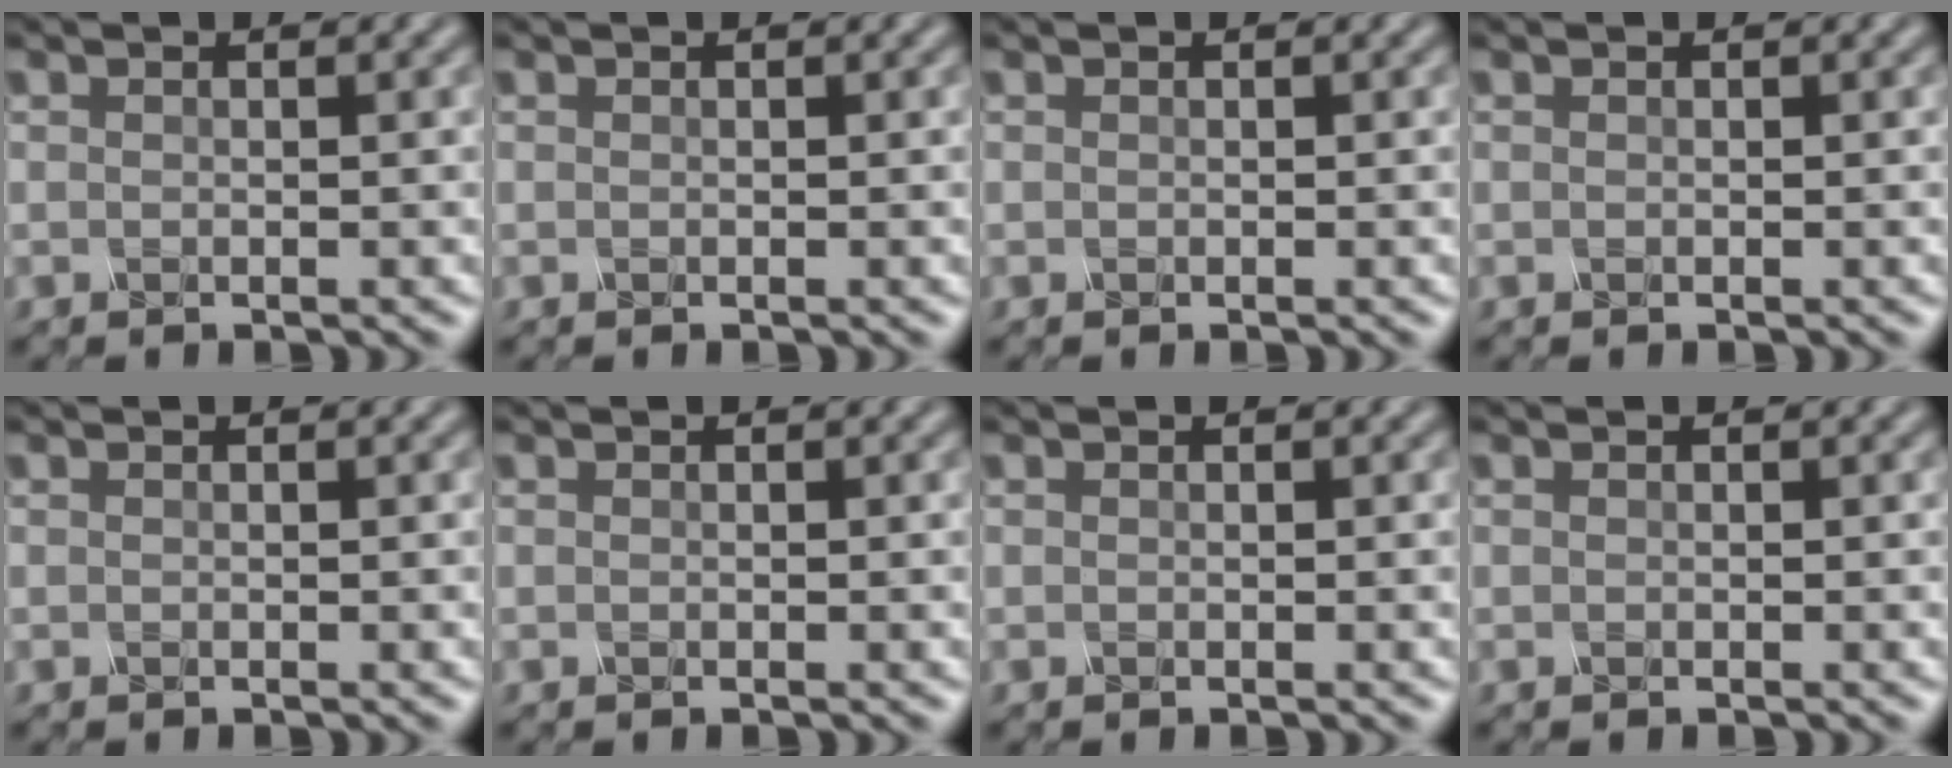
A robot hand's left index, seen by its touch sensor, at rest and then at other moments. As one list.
[{"total": 0.0}, {"total": 0.0}, {"total": 0.0}, {"total": 0.0}, {"total": 0.0}, {"total": 0.0}, {"total": 0.0}]